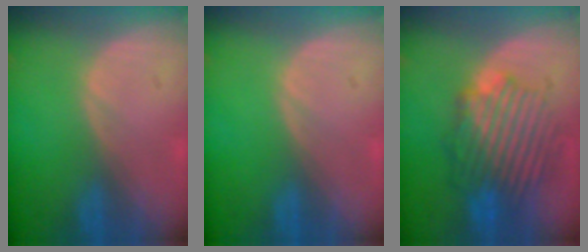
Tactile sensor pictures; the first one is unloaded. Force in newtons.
{"total": 0.0}
{"total": 8.9, "press": 8.8, "slide": 1.4}